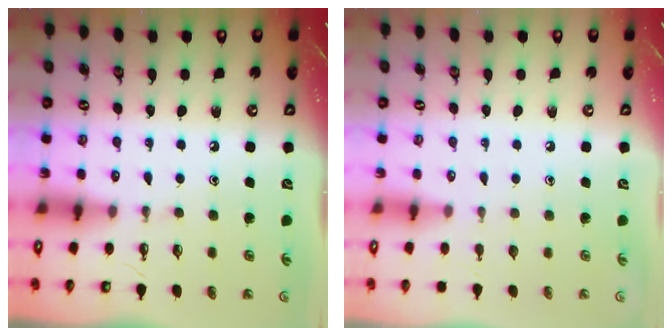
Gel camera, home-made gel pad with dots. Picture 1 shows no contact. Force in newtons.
{"total": 0.0}